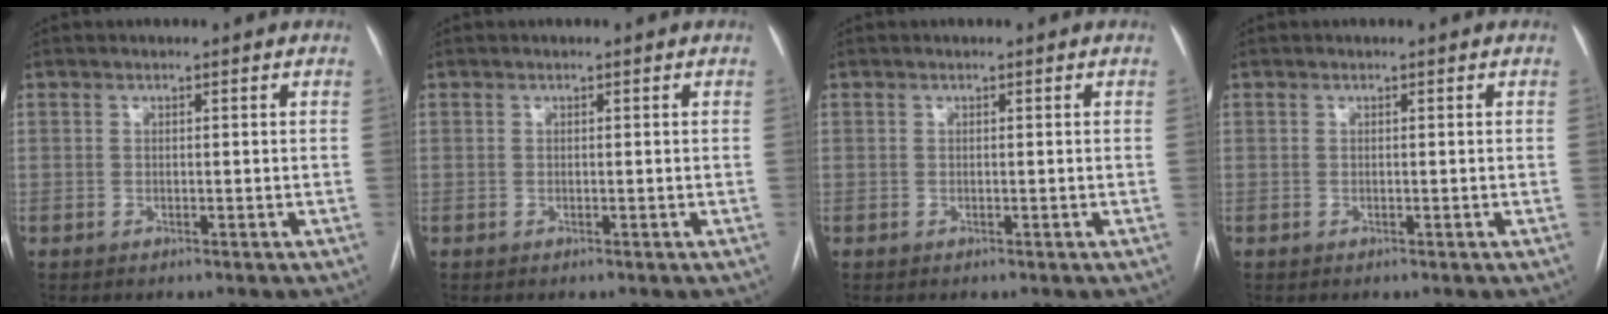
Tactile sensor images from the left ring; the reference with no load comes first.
{"total": 0.0}
{"total": 0.0}
{"total": 0.0}